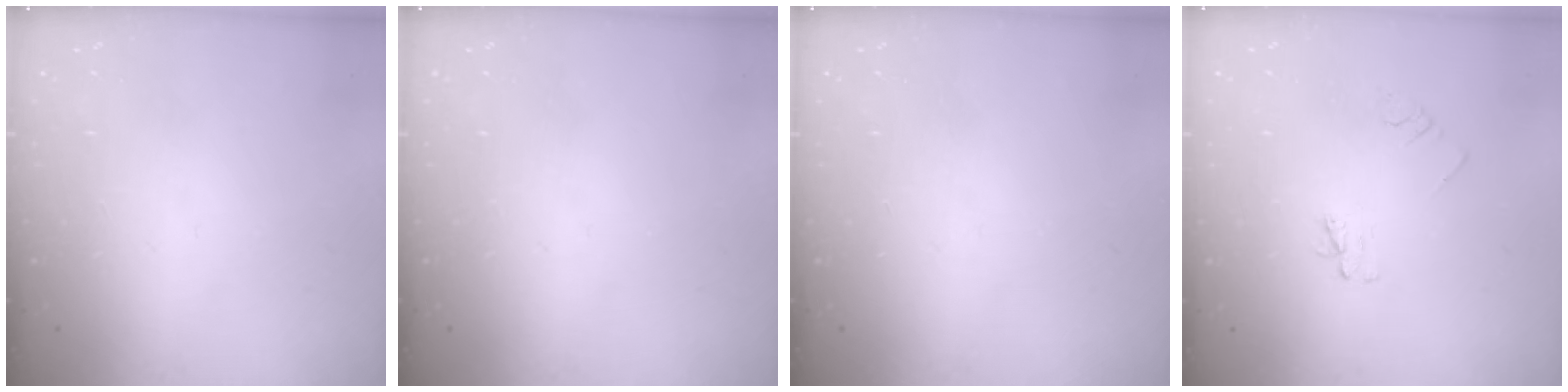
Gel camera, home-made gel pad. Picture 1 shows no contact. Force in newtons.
{"total": 0.0}
{"total": 0.0}
{"total": 3.4, "press": 3.3, "slide": 0.3}